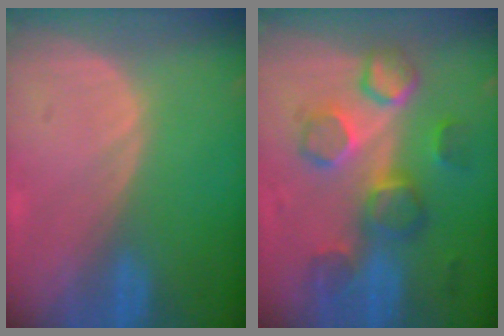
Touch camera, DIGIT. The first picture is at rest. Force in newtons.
{"total": 8.7, "press": 8.4, "slide": 2.0}